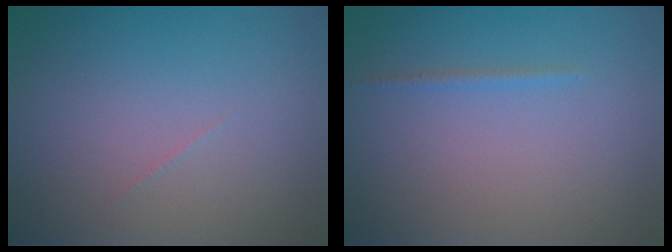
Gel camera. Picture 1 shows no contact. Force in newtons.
{"total": 0.6, "press": 0.6, "slide": 0.1}